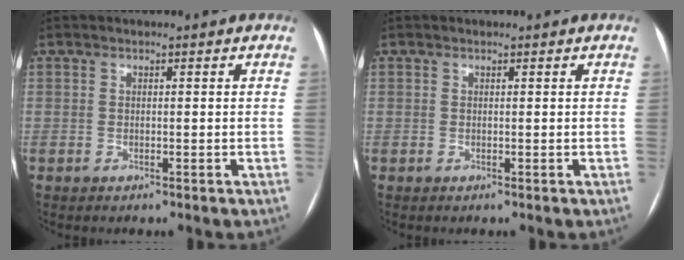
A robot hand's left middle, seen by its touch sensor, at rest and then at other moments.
{"total": 0.0}